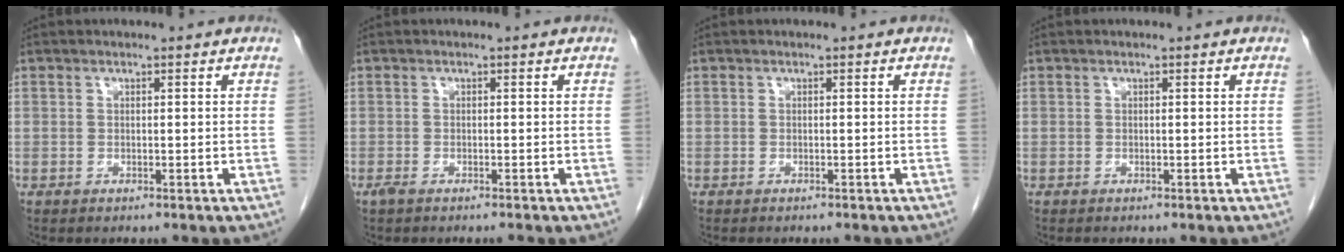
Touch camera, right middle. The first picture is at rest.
{"total": 1.4, "force": [-1.2, 0.0, 0.7], "torque": [-0.013, -0.003, -0.020]}
{"total": 1.7, "force": [-1.5, 0.4, 0.7], "torque": [-0.015, -0.003, -0.017]}
{"total": 0.0}